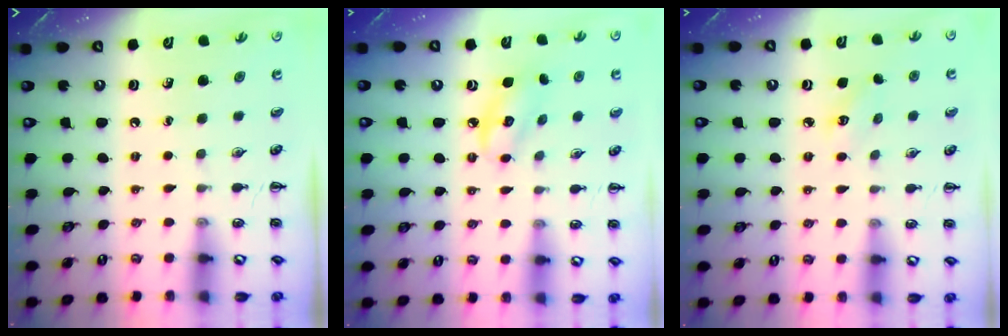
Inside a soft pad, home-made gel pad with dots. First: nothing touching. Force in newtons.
{"total": 6.7, "press": 6.7, "slide": 0.3}
{"total": 2.6, "press": 2.5, "slide": 0.7}